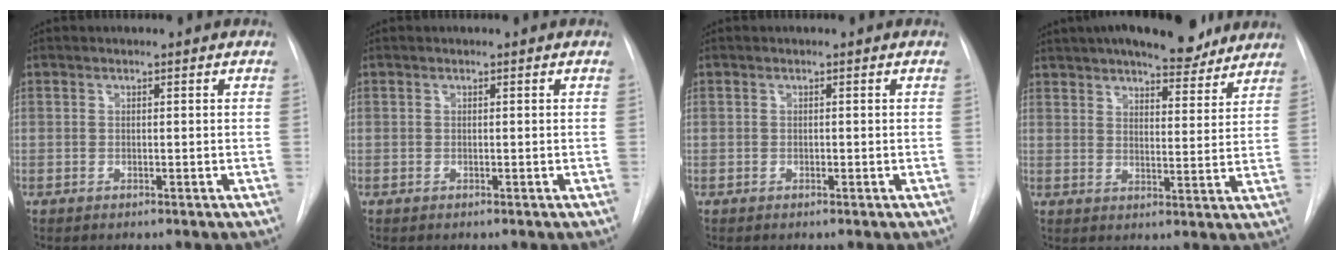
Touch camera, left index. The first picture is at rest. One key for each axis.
{"total": 0.0}
{"total": 0.0}
{"total": 16.9, "fx": 14.0, "fy": 4.5, "fz": 8.3, "tx": -0.127, "ty": 0.020, "tz": 0.193}